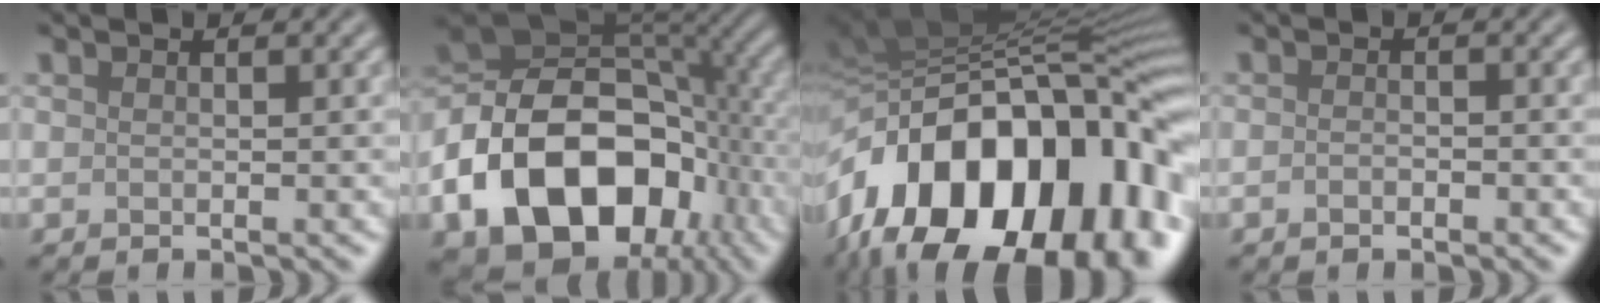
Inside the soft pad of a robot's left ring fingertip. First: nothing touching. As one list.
[{"total": 17.2, "force": [-6.1, 11.8, 11.0], "torque": [-0.200, -0.013, -0.107]}, {"total": 20.4, "force": [-7.1, 11.6, 15.2], "torque": [-0.247, 0.004, -0.110]}, {"total": 1.0, "force": [-0.6, 0.5, 0.7], "torque": [-0.012, 0.000, -0.011]}]